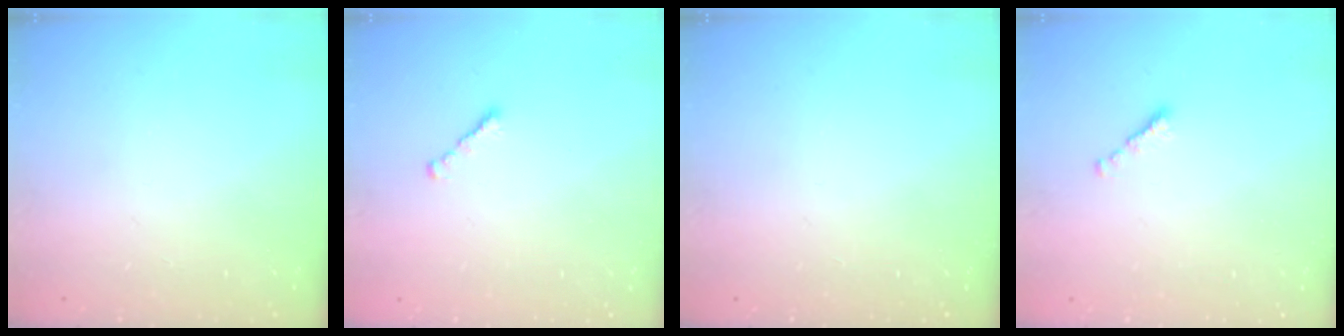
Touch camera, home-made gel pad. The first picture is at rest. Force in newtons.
{"total": 1.3, "press": 1.2, "slide": 0.5}
{"total": 0.0}
{"total": 1.5, "press": 1.4, "slide": 0.5}